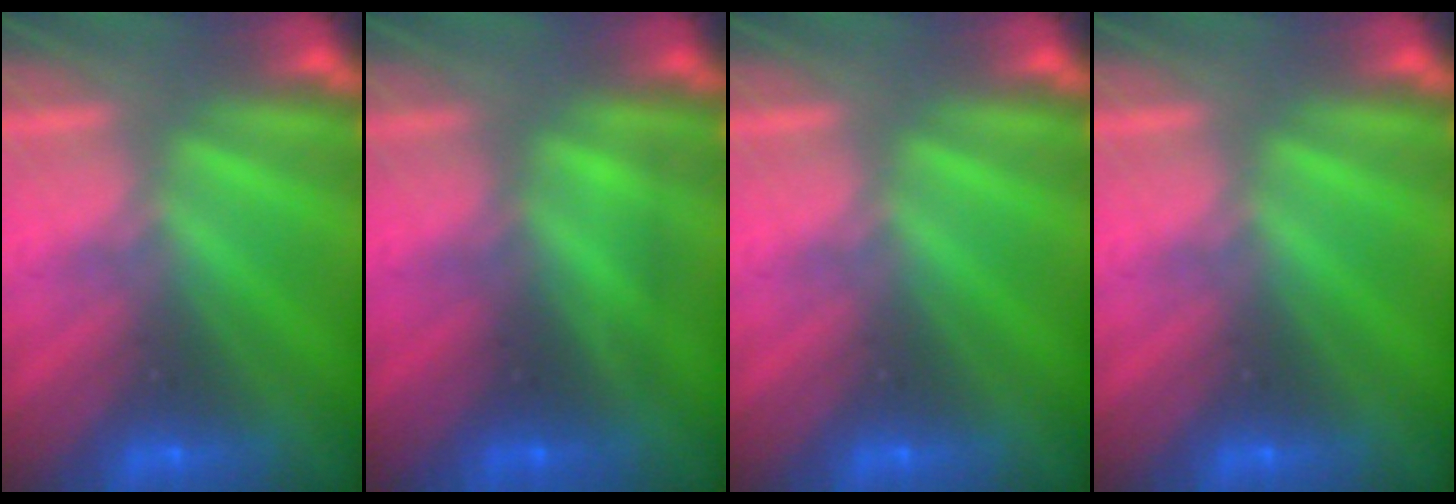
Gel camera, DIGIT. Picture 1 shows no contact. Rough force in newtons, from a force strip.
{"total": 1.8}
{"total": 0.0}
{"total": 0.0}